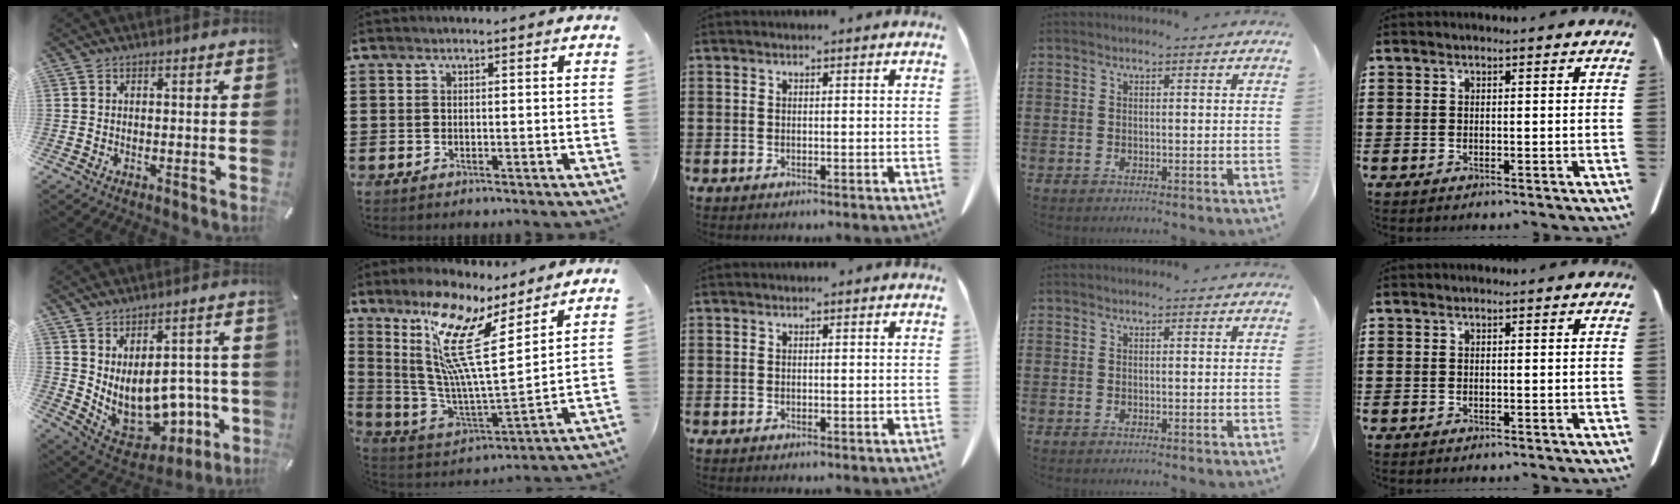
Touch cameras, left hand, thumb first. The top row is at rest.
{"thumb": {"total": 14.1, "force": [1.5, 9.8, 10.0], "torque": [-0.176, -0.049, 0.044]}, "index": {"total": 12.6, "force": [7.3, 1.8, 10.1], "torque": [-0.236, -0.050, 0.112]}}